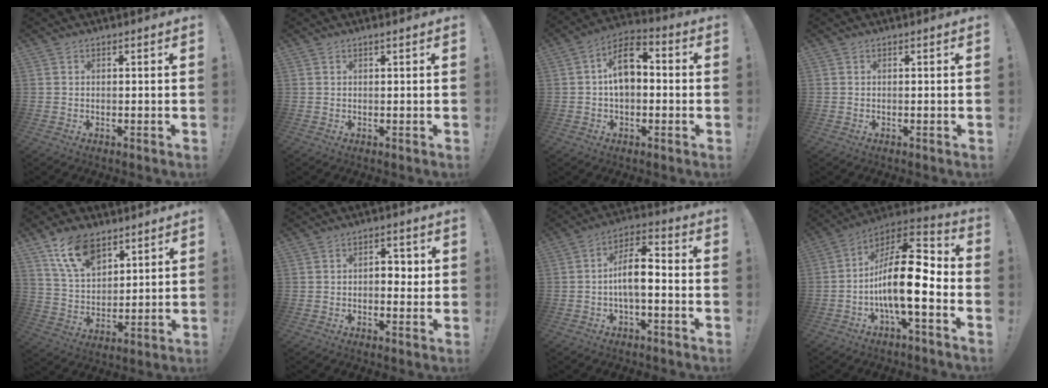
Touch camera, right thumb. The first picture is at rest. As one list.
[{"total": 0.5, "force": [0.3, -0.1, 0.4], "torque": [-0.017, 0.004, 0.007]}, {"total": 10.9, "force": [0.2, 6.9, 8.4], "torque": [-0.120, 0.017, 0.006]}, {"total": 0.0}, {"total": 13.2, "force": [8.7, 6.9, 7.0], "torque": [-0.129, -0.036, 0.166]}, {"total": 4.4, "force": [0.2, 3.2, 3.0], "torque": [-0.035, 0.005, -0.003]}, {"total": 9.8, "force": [-1.6, 4.1, 8.7], "torque": [-0.157, 0.012, -0.030]}, {"total": 19.9, "force": [-3.7, 7.0, 18.3], "torque": [-0.322, 0.018, -0.060]}]